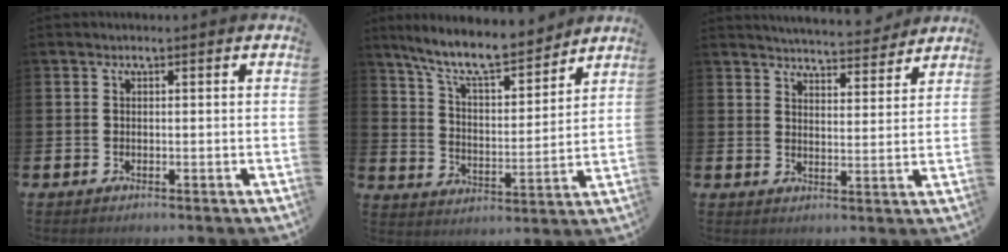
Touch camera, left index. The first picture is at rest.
{"total": 10.1, "force": [9.0, 1.8, 4.1], "torque": [-0.112, -0.058, 0.158]}
{"total": 5.4, "force": [5.3, 0.5, 0.3], "torque": [-0.013, -0.039, 0.094]}